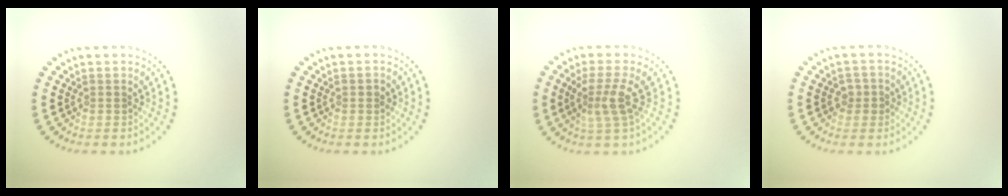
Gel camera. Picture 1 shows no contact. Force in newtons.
{"total": 0.8, "press": 0.8, "slide": 0.1}
{"total": 2.9, "press": 2.3, "slide": 1.8}
{"total": 1.4, "press": 1.3, "slide": 0.6}